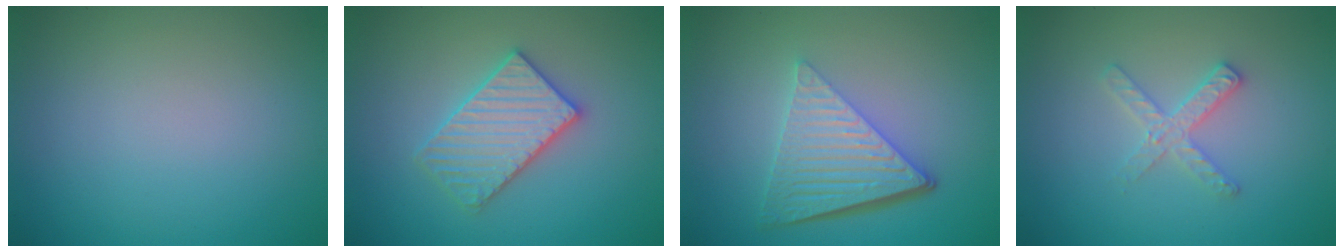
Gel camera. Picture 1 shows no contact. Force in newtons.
{"total": 3.7, "press": 3.7, "slide": 0.6}
{"total": 6.5, "press": 4.4, "slide": 4.8}
{"total": 2.2, "press": 2.2, "slide": 0.3}